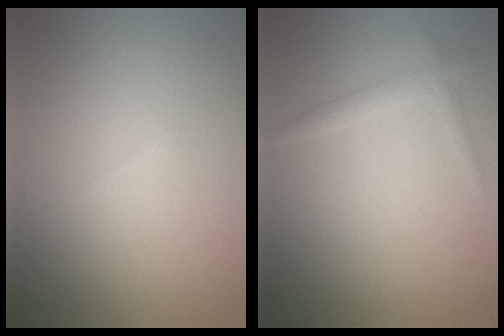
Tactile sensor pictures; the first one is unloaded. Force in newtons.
{"total": 1.4, "press": 1.4, "slide": 0.0}